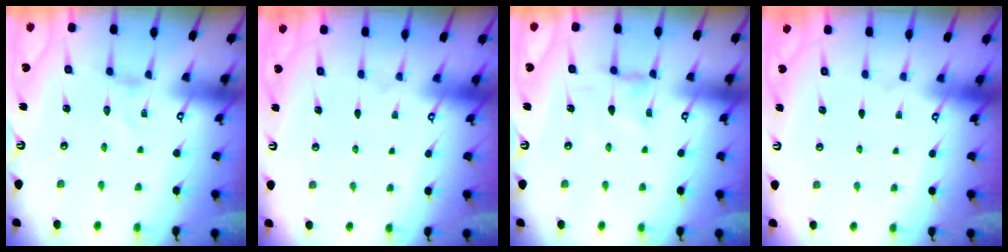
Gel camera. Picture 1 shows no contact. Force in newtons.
{"total": 0.0}
{"total": 0.0}
{"total": 0.0}